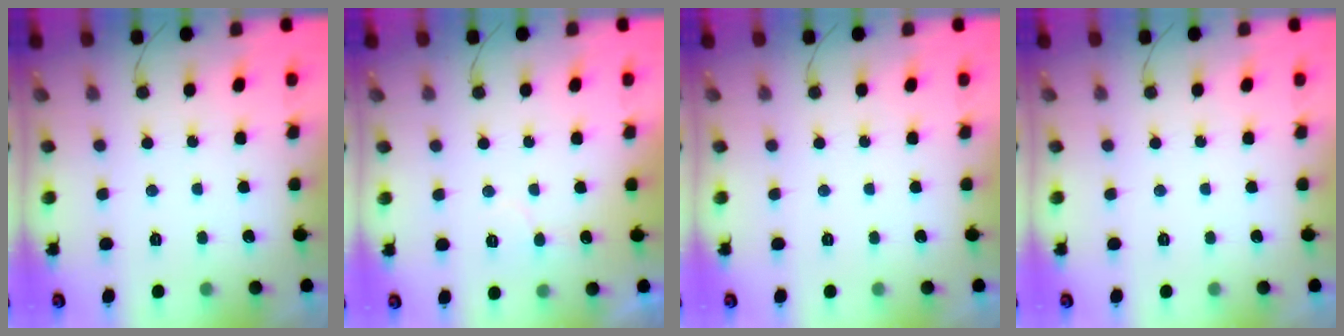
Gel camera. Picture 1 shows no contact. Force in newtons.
{"total": 5.4, "press": 5.3, "slide": 0.4}
{"total": 0.0}
{"total": 0.0}